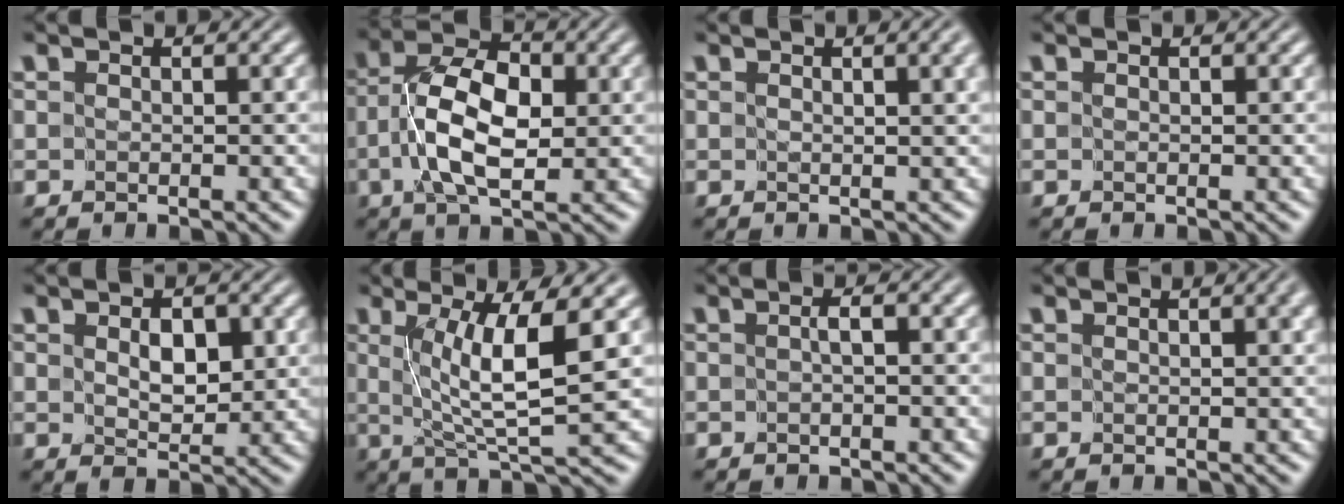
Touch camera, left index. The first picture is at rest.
{"total": 7.1, "force": [-0.5, 3.7, 6.1], "torque": [-0.114, 0.012, -0.016]}
{"total": 2.7, "force": [1.0, 0.7, 2.4], "torque": [-0.019, 0.005, 0.010]}
{"total": 0.0}
{"total": 2.6, "force": [0.7, 1.6, 2.0], "torque": [-0.038, -0.004, 0.017]}
{"total": 6.5, "force": [1.4, 0.9, 6.2], "torque": [-0.108, -0.006, 0.030]}
{"total": 0.9, "force": [-0.1, -0.2, 0.9], "torque": [-0.018, 0.002, 0.000]}
{"total": 1.3, "force": [0.4, 0.1, 1.2], "torque": [-0.014, 0.001, 0.005]}